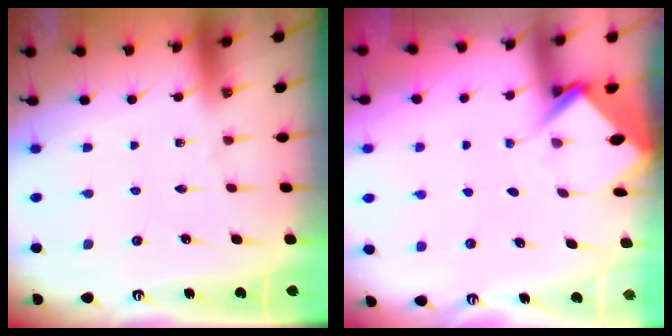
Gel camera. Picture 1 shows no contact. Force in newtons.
{"total": 3.9, "press": 3.9, "slide": 0.2}